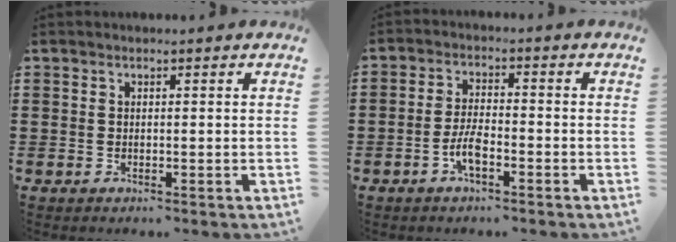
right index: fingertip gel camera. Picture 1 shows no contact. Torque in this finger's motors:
{"motor_torque": [2.13, 0.00, 0.21, 0.03]}